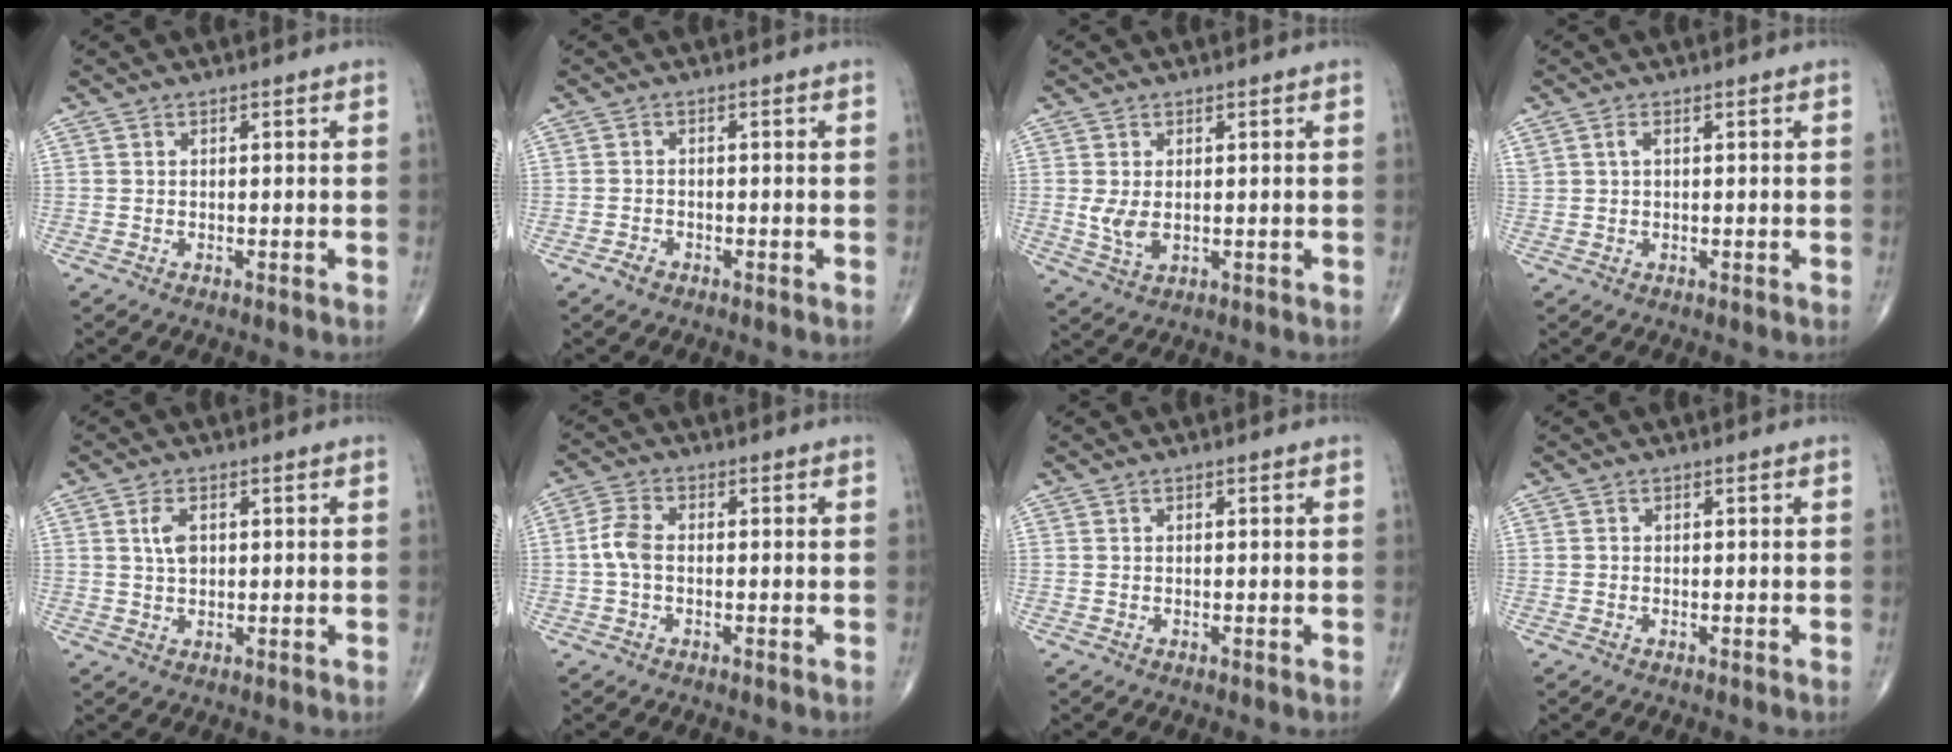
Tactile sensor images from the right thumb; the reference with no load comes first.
{"total": 1.6, "force": [-1.1, 1.0, 0.6], "torque": [-0.015, 0.007, -0.020]}
{"total": 4.0, "force": [0.2, 2.3, 3.2], "torque": [-0.065, -0.008, 0.011]}
{"total": 1.2, "force": [0.5, 0.6, 1.0], "torque": [-0.026, 0.007, 0.012]}
{"total": 3.5, "force": [0.9, 2.0, 2.7], "torque": [-0.051, -0.001, 0.017]}
{"total": 4.6, "force": [-0.5, 2.8, 3.6], "torque": [-0.079, 0.013, -0.017]}
{"total": 0.0}
{"total": 0.0}